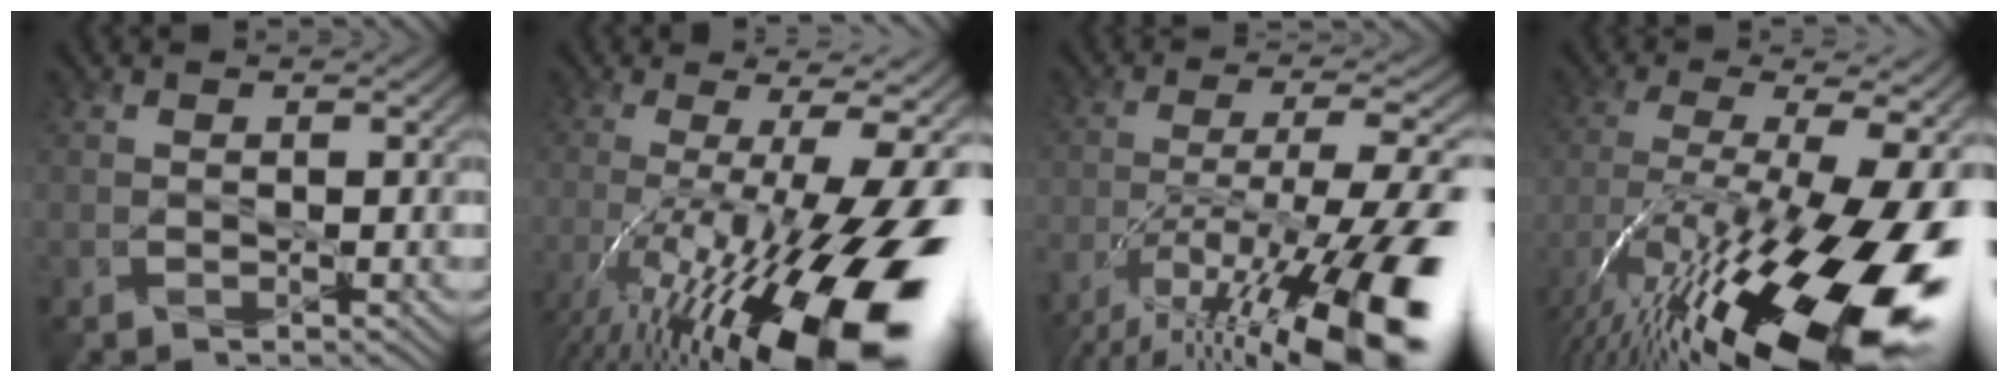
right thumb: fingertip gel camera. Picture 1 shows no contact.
{"total": 20.8, "force": [-7.7, 6.0, 18.4], "torque": [-0.287, -0.029, -0.121]}
{"total": 18.5, "force": [-10.6, 5.6, 14.0], "torque": [-0.240, -0.016, -0.174]}
{"total": 20.8, "force": [-9.9, 6.3, 17.2], "torque": [-0.289, -0.020, -0.159]}